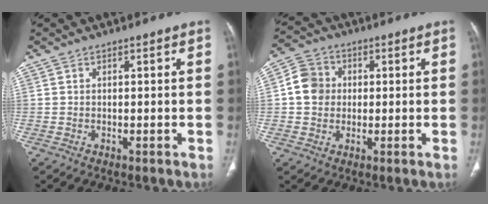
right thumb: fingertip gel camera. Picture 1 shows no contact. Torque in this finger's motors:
{"motor_torque": [0.41, 0.50, 0.62, -0.16, 0.20]}